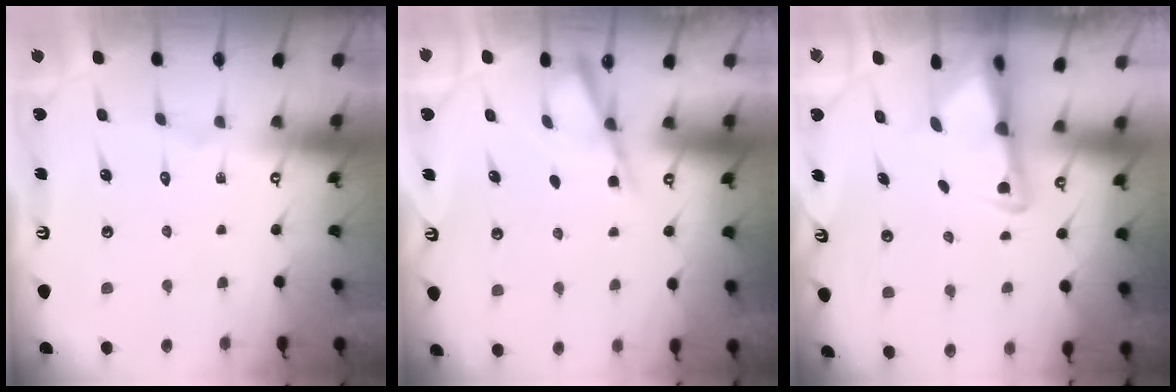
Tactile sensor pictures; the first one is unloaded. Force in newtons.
{"total": 3.0, "press": 3.0, "slide": 0.5}
{"total": 3.2, "press": 3.1, "slide": 0.6}